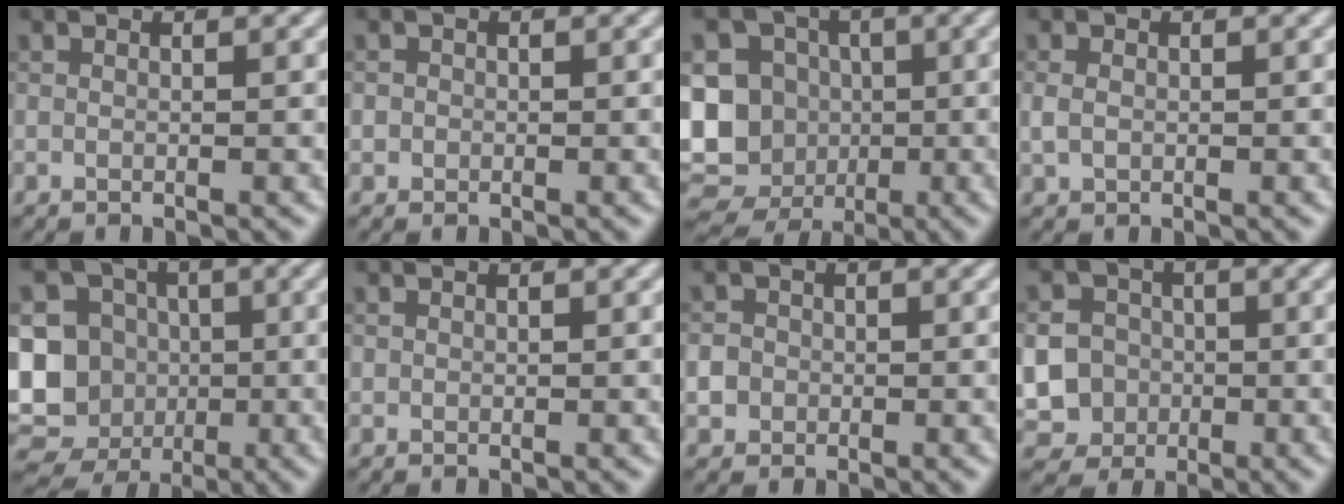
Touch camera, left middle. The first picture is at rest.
{"total": 0.7, "force": [-0.1, 0.7, 0.0], "torque": [0.006, -0.005, -0.002]}
{"total": 12.5, "force": [-1.5, 11.3, 5.1], "torque": [-0.092, 0.006, -0.044]}
{"total": 1.4, "force": [0.0, 1.1, 0.8], "torque": [-0.020, 0.000, 0.000]}
{"total": 13.7, "force": [-1.8, 12.6, 4.9], "torque": [-0.102, 0.004, -0.045]}
{"total": 0.0}
{"total": 2.7, "force": [-0.6, 2.5, 0.8], "torque": [-0.005, 0.011, -0.022]}
{"total": 10.4, "force": [-2.3, 9.7, 3.1], "torque": [-0.087, -0.009, -0.069]}